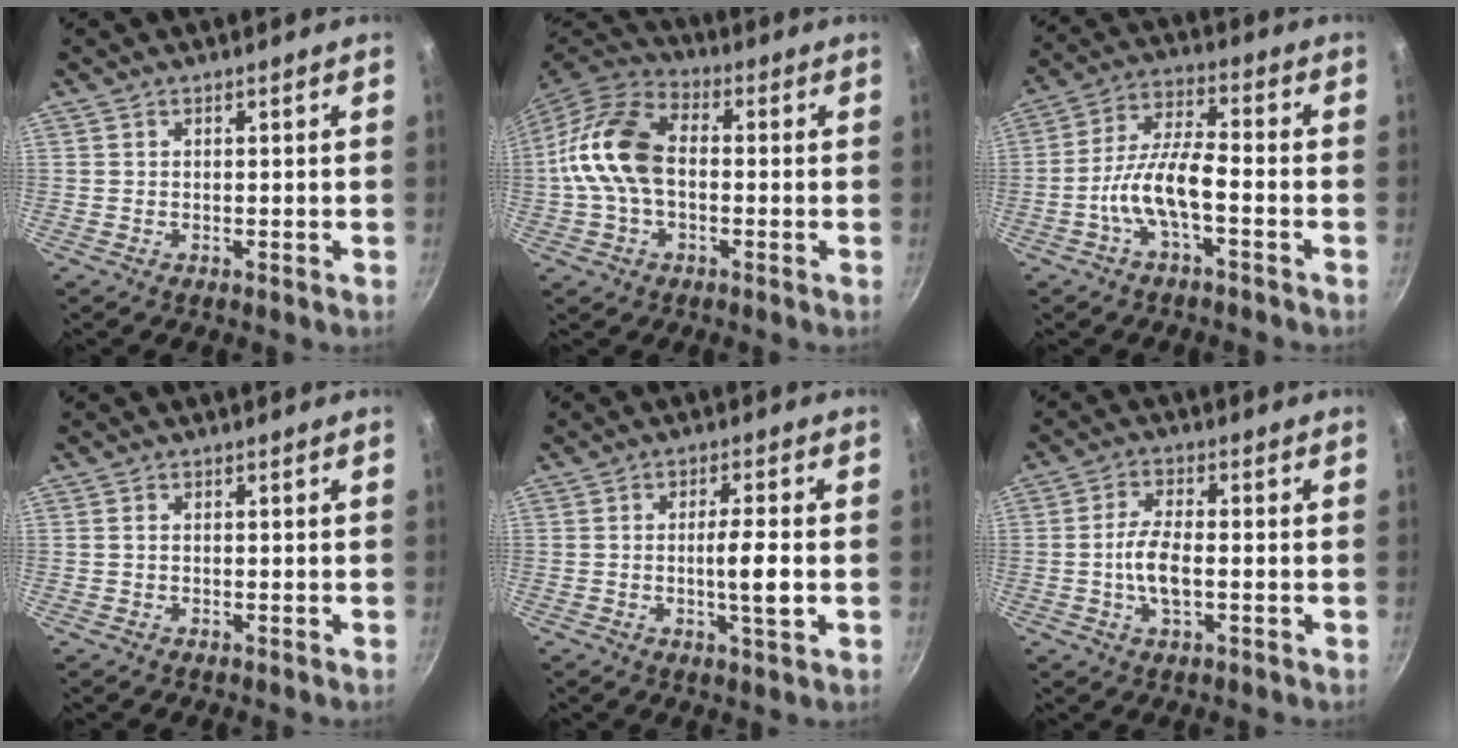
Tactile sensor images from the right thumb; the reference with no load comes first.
{"total": 13.9, "force": [-0.6, 9.0, 10.6], "torque": [-0.186, 0.038, -0.028]}
{"total": 9.7, "force": [-3.5, 3.3, 8.4], "torque": [-0.163, 0.039, -0.076]}
{"total": 0.7, "force": [-0.1, 0.5, 0.4], "torque": [-0.007, 0.004, -0.002]}
{"total": 6.1, "force": [-0.8, 0.8, 6.0], "torque": [-0.108, 0.004, -0.016]}
{"total": 6.6, "force": [-1.0, 2.7, 5.9], "torque": [-0.118, 0.010, -0.025]}